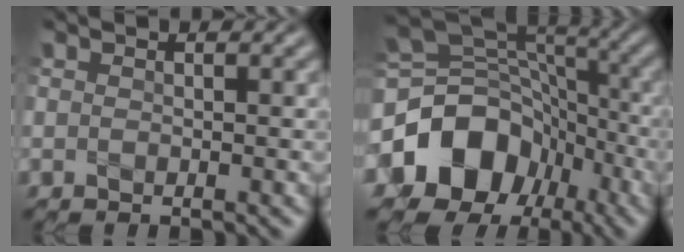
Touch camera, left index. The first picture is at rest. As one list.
[{"total": 13.7, "force": [-5.2, 11.1, 6.1], "torque": [-0.125, -0.007, -0.095]}]